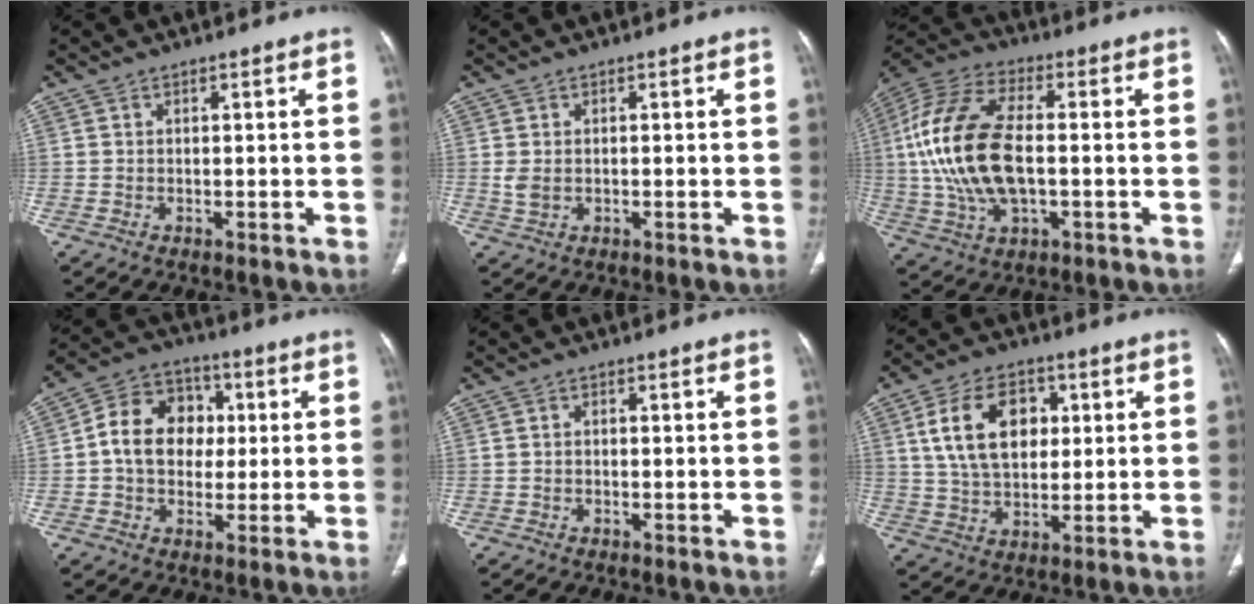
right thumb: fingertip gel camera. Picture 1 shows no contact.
{"total": 2.3, "force": [0.0, 1.5, 1.7], "torque": [-0.044, -0.001, 0.001]}
{"total": 19.9, "force": [-0.2, 10.3, 17.0], "torque": [-0.364, 0.015, -0.004]}
{"total": 13.1, "force": [0.8, 10.3, 8.0], "torque": [-0.102, 0.026, 0.006]}
{"total": 0.6, "force": [-0.2, 0.5, 0.4], "torque": [-0.005, 0.001, -0.007]}
{"total": 14.3, "force": [3.5, 9.4, 10.1], "torque": [-0.150, 0.002, 0.064]}